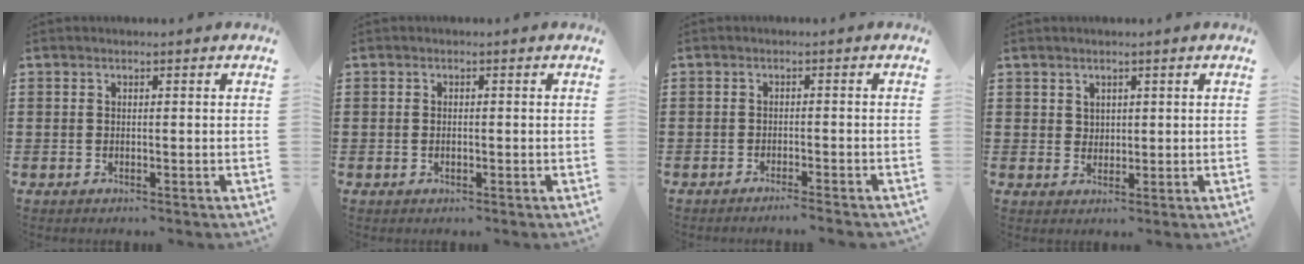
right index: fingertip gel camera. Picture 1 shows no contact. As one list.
[{"total": 0.9, "force": [-0.1, 0.3, 0.8], "torque": [-0.017, -0.001, -0.002]}, {"total": 1.6, "force": [-1.5, -0.3, 0.5], "torque": [-0.009, 0.002, -0.029]}, {"total": 1.9, "force": [1.2, 1.5, 0.2], "torque": [-0.008, 0.006, 0.023]}]